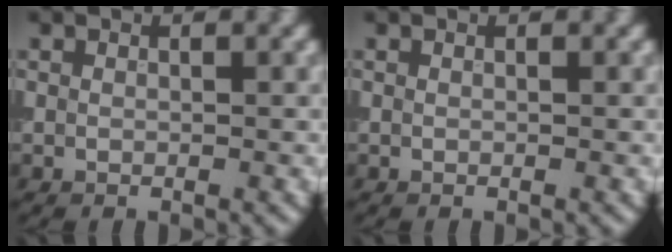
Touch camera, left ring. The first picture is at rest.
{"total": 0.0}